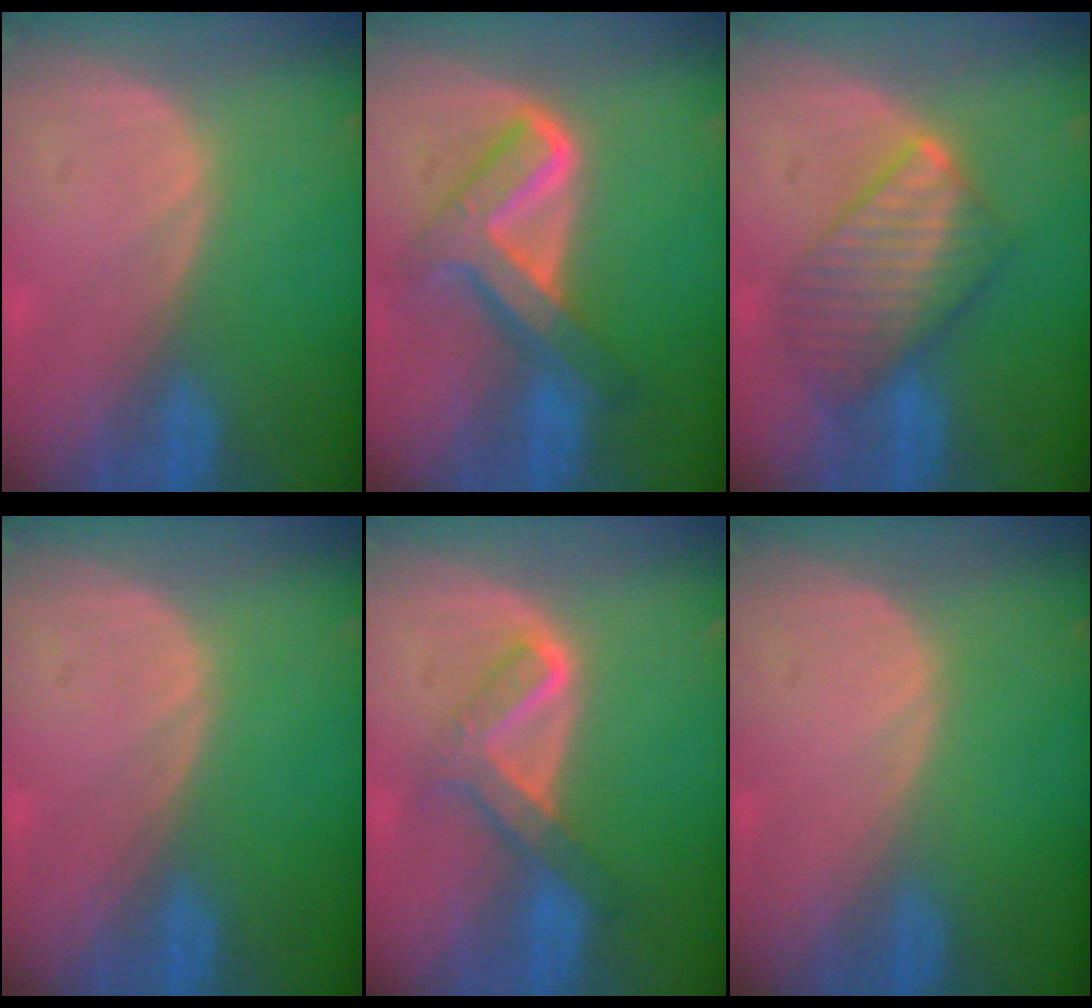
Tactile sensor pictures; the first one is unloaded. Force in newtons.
{"total": 8.0, "press": 8.0, "slide": 0.7}
{"total": 7.9, "press": 7.9, "slide": 0.3}
{"total": 0.0}
{"total": 5.4, "press": 5.4, "slide": 0.7}
{"total": 0.0}